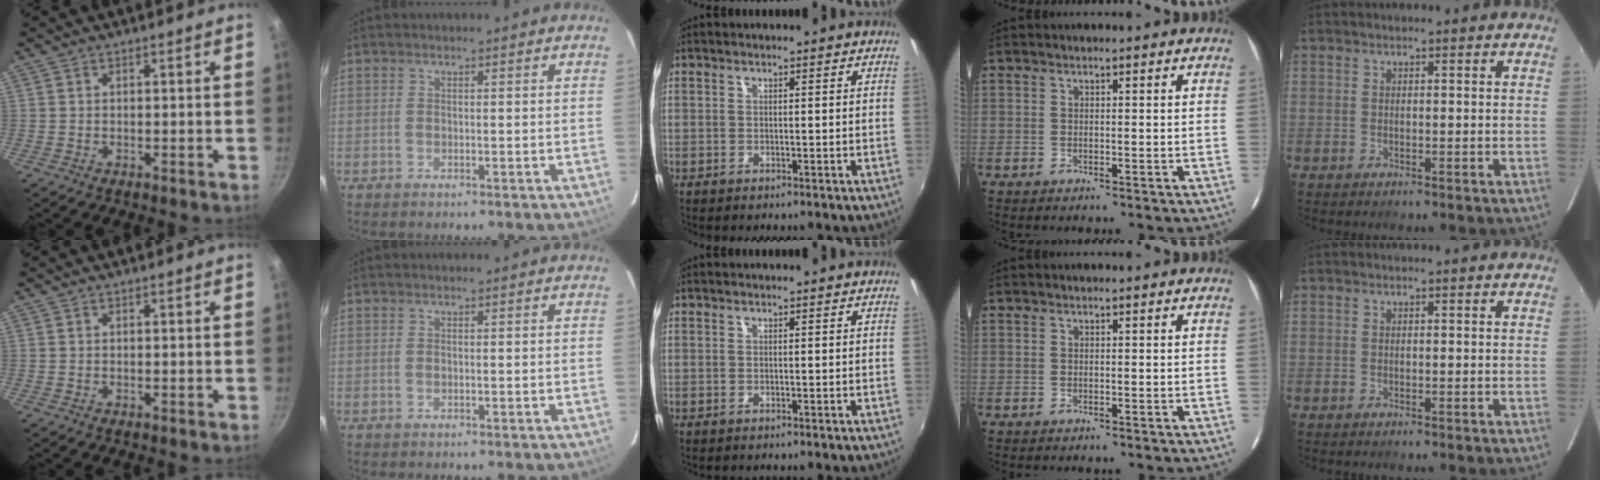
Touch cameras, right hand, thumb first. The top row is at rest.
{}